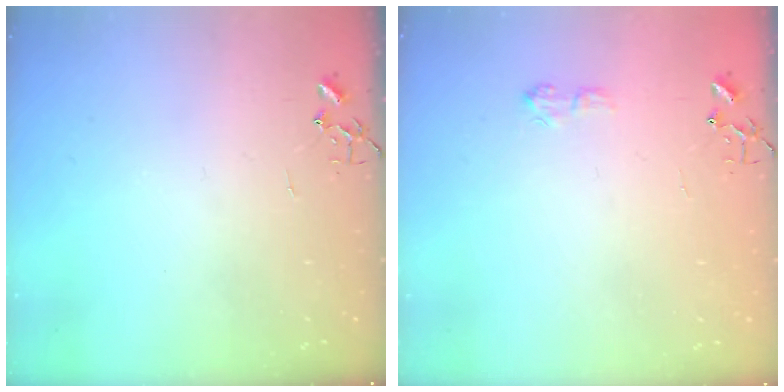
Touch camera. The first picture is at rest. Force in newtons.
{"total": 6.4, "press": 6.4, "slide": 0.8}